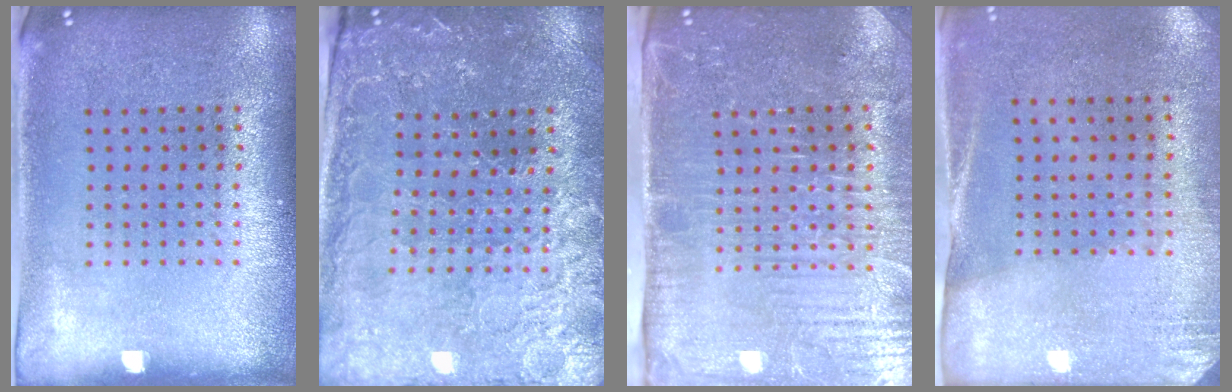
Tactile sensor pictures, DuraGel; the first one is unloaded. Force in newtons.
{"total": 1.7, "press": 1.7, "slide": 0.3}
{"total": 5.0, "press": 4.5, "slide": 2.4}
{"total": 2.7, "press": 2.3, "slide": 1.3}